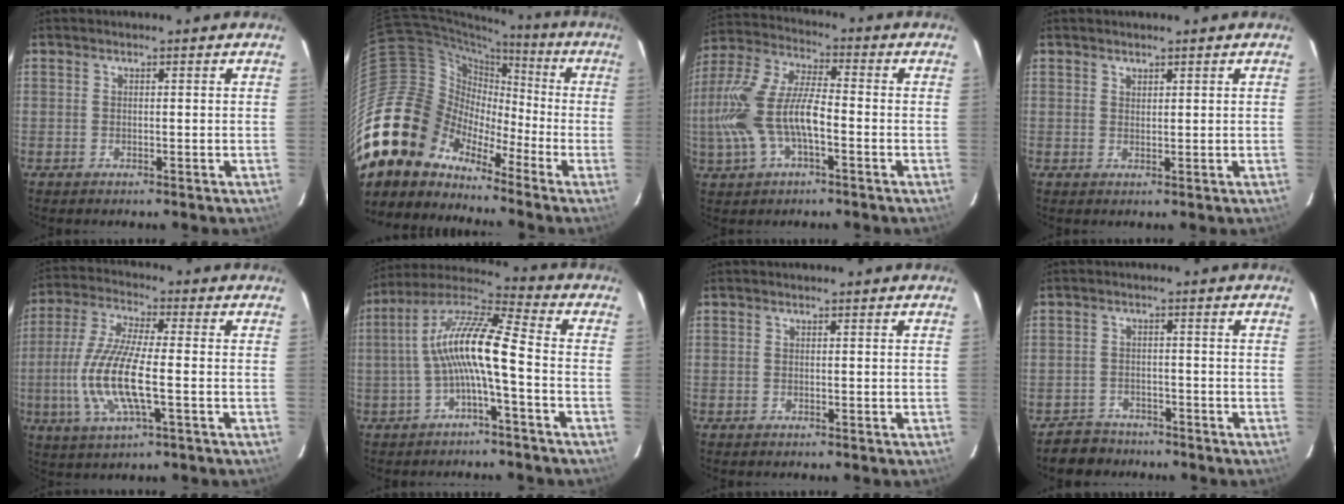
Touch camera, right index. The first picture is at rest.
{"total": 17.0, "force": [-12.4, 10.8, 4.2], "torque": [-0.095, 0.030, -0.240]}
{"total": 15.7, "force": [-4.0, 6.2, 13.9], "torque": [-0.291, 0.001, -0.074]}
{"total": 1.0, "force": [0.9, 0.5, 0.1], "torque": [-0.002, 0.002, 0.017]}
{"total": 13.7, "force": [-2.6, 3.1, 13.1], "torque": [-0.274, -0.008, -0.052]}
{"total": 11.6, "force": [-2.3, 1.4, 11.3], "torque": [-0.231, 0.023, -0.048]}
{"total": 0.0}
{"total": 5.2, "force": [-4.1, 3.2, -0.1], "torque": [-0.012, 0.021, -0.066]}